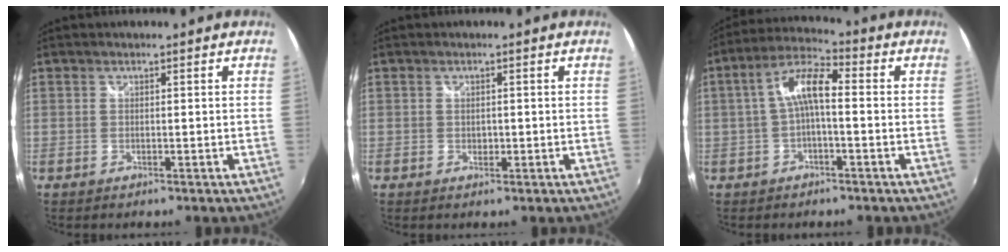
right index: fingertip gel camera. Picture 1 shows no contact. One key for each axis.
{"total": 0.9, "fx": -0.1, "fy": 0.9, "fz": 0.4, "tx": -0.004, "ty": -0.001, "tz": -0.001}
{"total": 7.5, "fx": -0.5, "fy": 2.3, "fz": 7.1, "tx": -0.149, "ty": 0.022, "tz": -0.010}